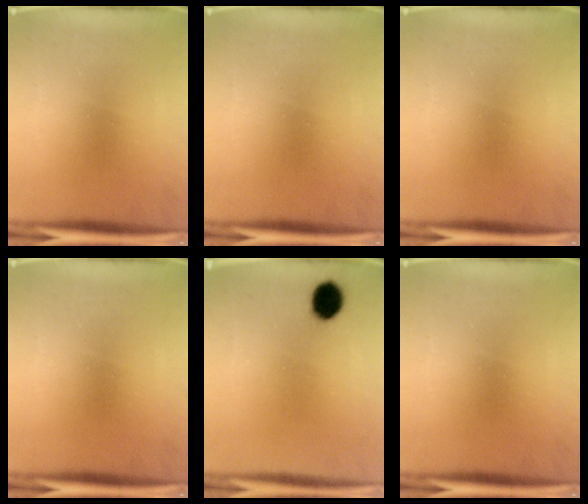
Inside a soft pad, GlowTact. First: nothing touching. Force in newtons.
{"total": 0.0}
{"total": 0.0}
{"total": 0.0}
{"total": 6.4}
{"total": 0.0}